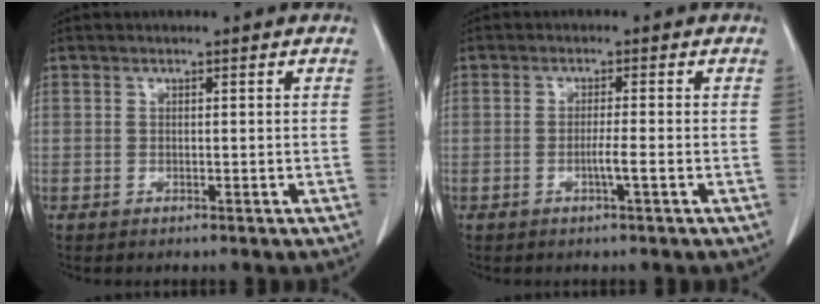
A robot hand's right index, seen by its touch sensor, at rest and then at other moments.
{"total": 2.2, "force": [-0.8, -0.4, 2.0], "torque": [-0.037, -0.003, -0.016]}